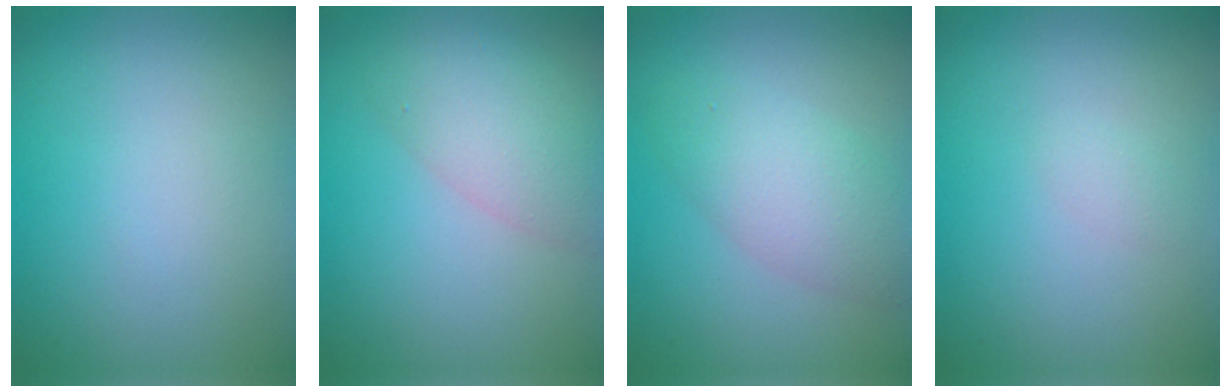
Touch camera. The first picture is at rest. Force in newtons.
{"total": 5.3, "press": 5.3, "slide": 0.3}
{"total": 4.4, "press": 4.3, "slide": 0.4}
{"total": 0.7, "press": 0.7, "slide": 0.0}